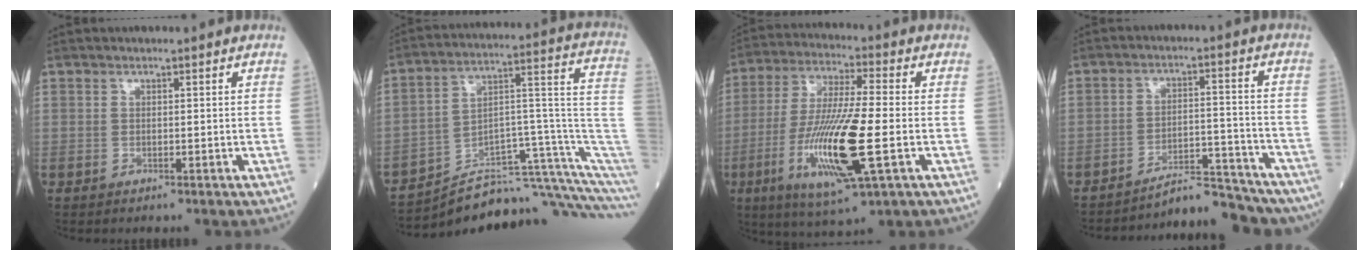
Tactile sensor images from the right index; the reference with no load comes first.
{"total": 16.7, "force": [-15.2, -0.7, 6.9], "torque": [-0.057, 0.090, -0.227]}
{"total": 16.1, "force": [-4.3, 1.5, 15.5], "torque": [-0.317, -0.023, -0.075]}
{"total": 9.5, "force": [-9.4, 0.6, 1.0], "torque": [-0.008, 0.035, -0.144]}